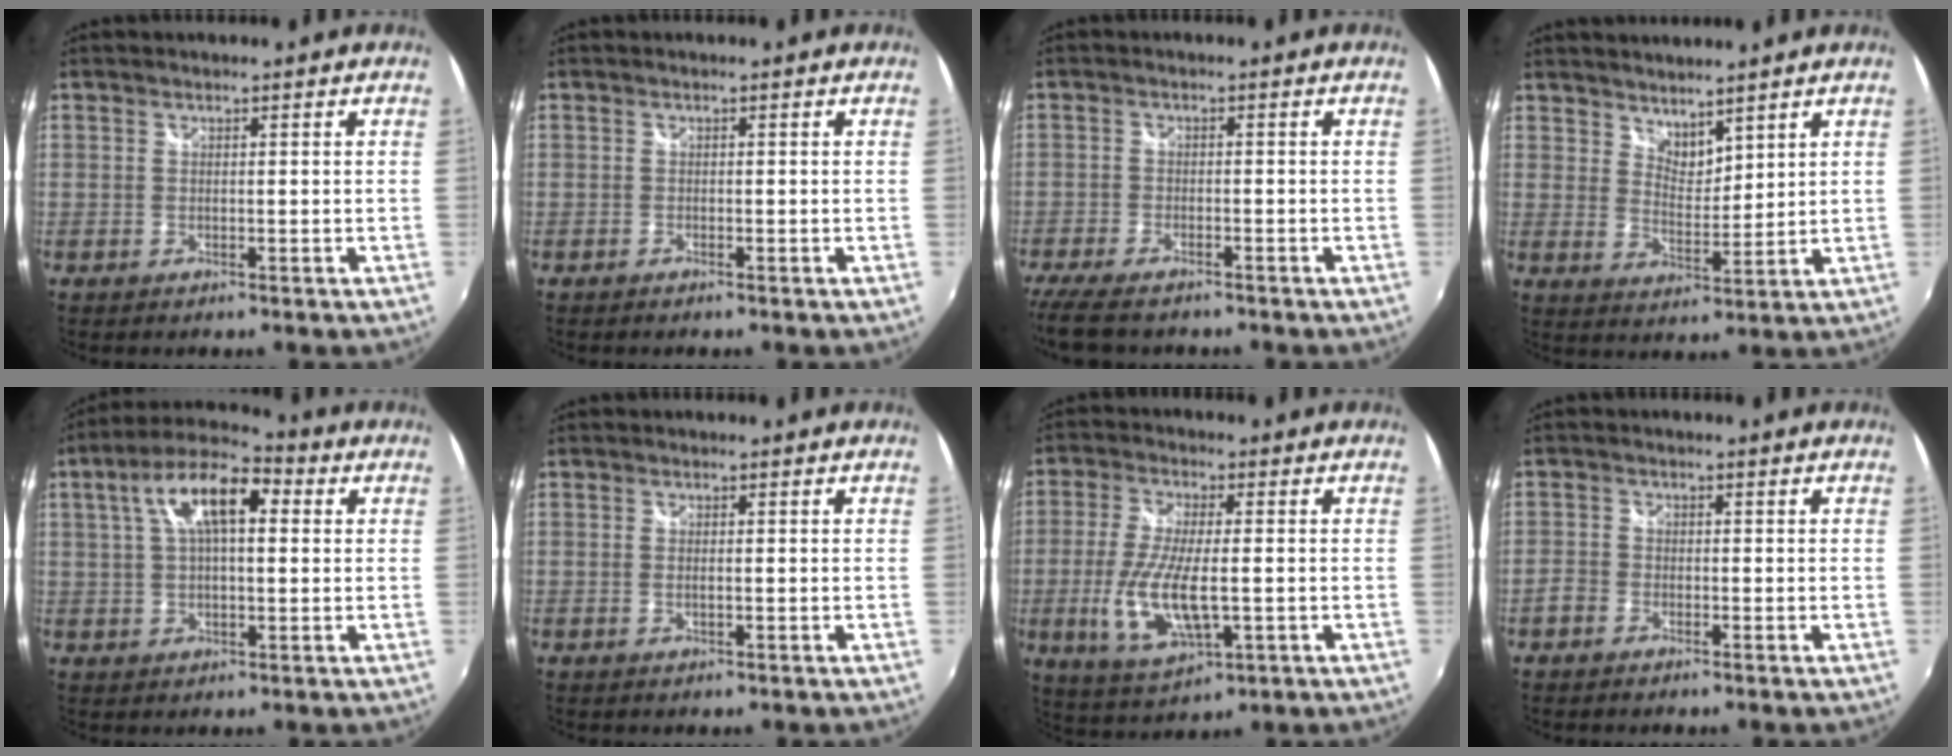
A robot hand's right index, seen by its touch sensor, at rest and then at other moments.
{"total": 0.6, "force": [-0.6, 0.1, -0.1], "torque": [-0.002, -0.003, -0.014]}
{"total": 8.6, "force": [-7.2, 2.6, 3.9], "torque": [-0.105, -0.032, -0.132]}
{"total": 4.7, "force": [4.1, 1.8, 1.2], "torque": [-0.010, -0.003, 0.075]}
{"total": 11.9, "force": [3.2, 4.9, 10.3], "torque": [-0.186, 0.031, 0.046]}
{"total": 0.8, "force": [0.0, 0.3, 0.8], "torque": [-0.017, -0.001, -0.002]}
{"total": 12.1, "force": [-2.5, 4.1, 11.1], "torque": [-0.229, -0.018, -0.040]}
{"total": 2.7, "force": [-1.9, 1.8, 0.6], "torque": [-0.019, 0.002, -0.041]}